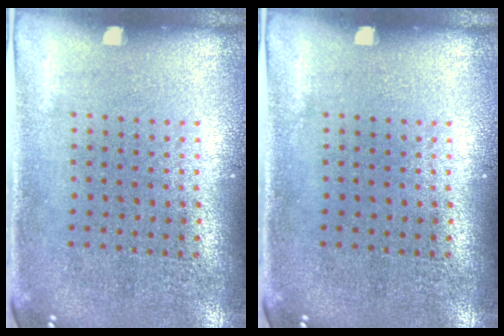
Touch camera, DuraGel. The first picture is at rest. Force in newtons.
{"total": 0.0}